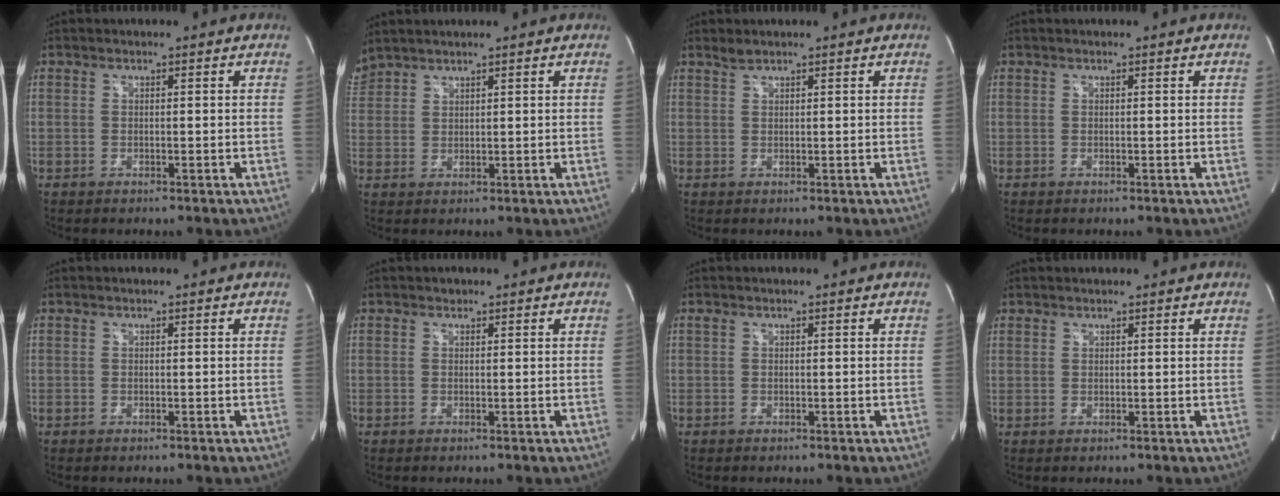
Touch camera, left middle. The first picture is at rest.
{"total": 4.2, "force": [4.0, 0.6, 1.0], "torque": [-0.033, 0.029, 0.086]}
{"total": 1.0, "force": [0.9, 0.0, 0.2], "torque": [-0.007, 0.003, 0.023]}
{"total": 0.0}
{"total": 0.0}
{"total": 0.5, "force": [0.4, 0.3, 0.0], "torque": [-0.003, 0.001, 0.005]}
{"total": 0.0}
{"total": 1.0, "force": [0.8, 0.7, -0.1], "torque": [0.007, 0.003, 0.009]}